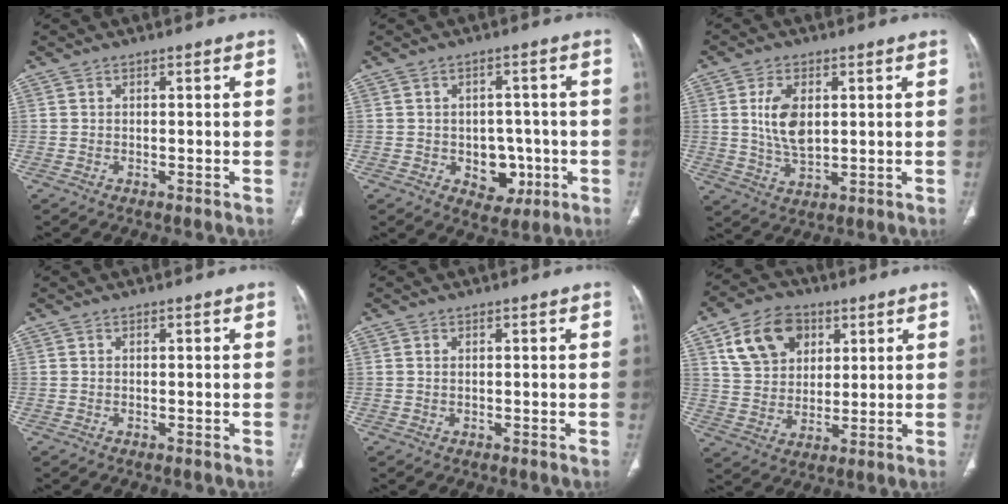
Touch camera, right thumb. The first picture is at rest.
{"total": 7.4, "force": [-1.7, 5.6, 4.4], "torque": [-0.019, 0.013, -0.011]}
{"total": 8.2, "force": [1.5, 4.6, 6.7], "torque": [-0.124, -0.009, 0.036]}
{"total": 0.0}
{"total": 0.0}
{"total": 13.0, "force": [5.6, 9.5, 6.8], "torque": [-0.092, -0.009, 0.104]}